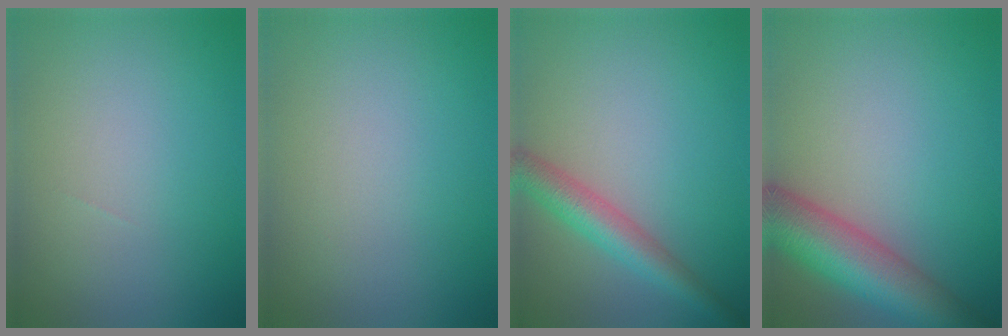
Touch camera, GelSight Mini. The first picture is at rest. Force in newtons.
{"total": 0.0}
{"total": 4.0, "press": 4.0, "slide": 0.0}
{"total": 8.5, "press": 8.5, "slide": 0.4}